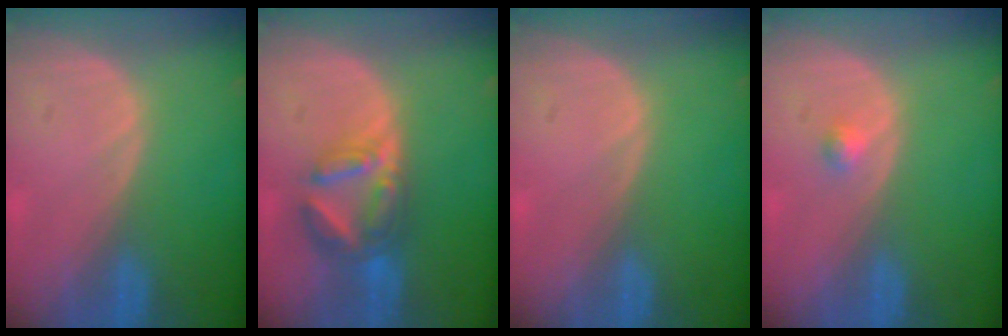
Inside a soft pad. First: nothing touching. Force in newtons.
{"total": 7.2, "press": 6.2, "slide": 3.5}
{"total": 0.0}
{"total": 1.3, "press": 1.1, "slide": 0.7}